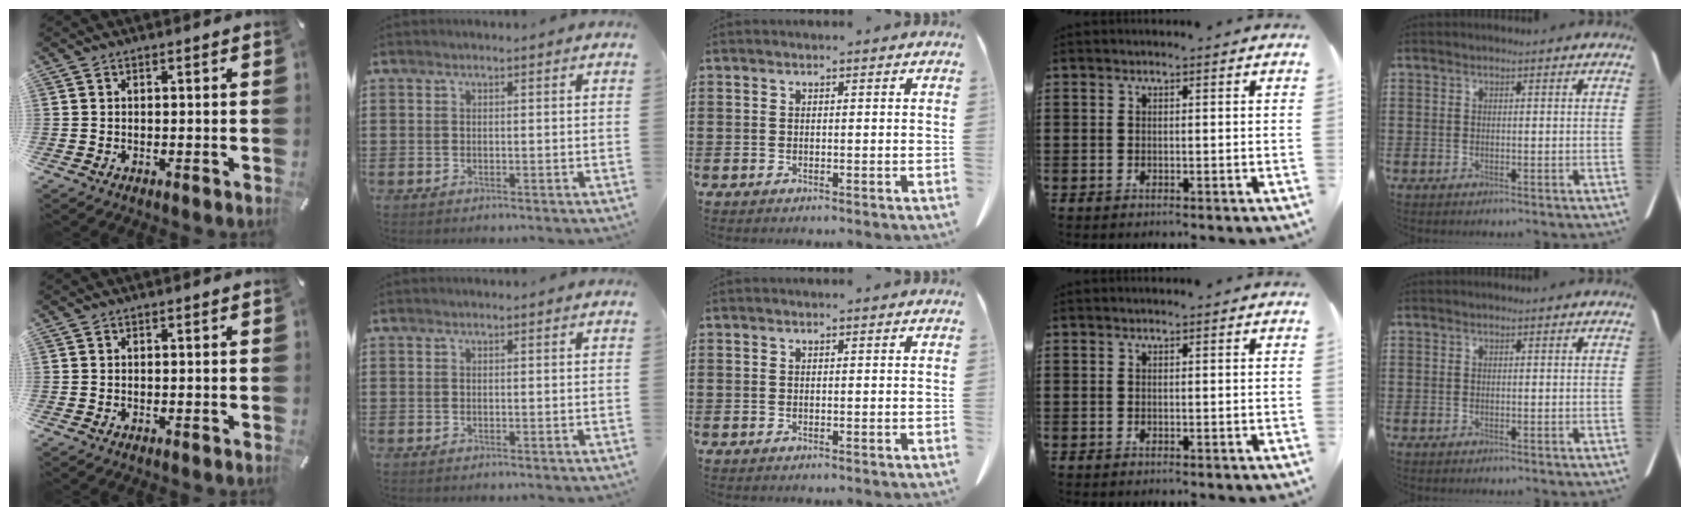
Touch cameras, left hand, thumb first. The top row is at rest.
{}